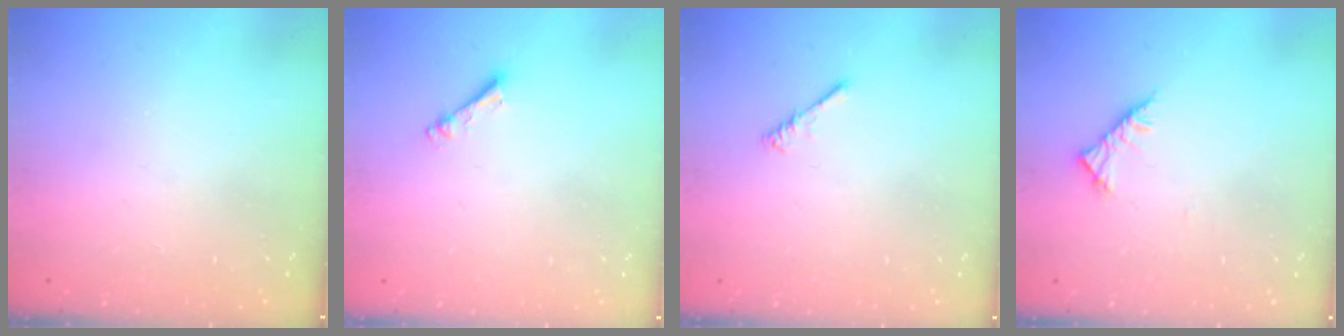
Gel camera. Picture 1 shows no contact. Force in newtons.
{"total": 2.7, "press": 2.7, "slide": 0.4}
{"total": 0.0}
{"total": 4.5, "press": 4.5, "slide": 0.9}